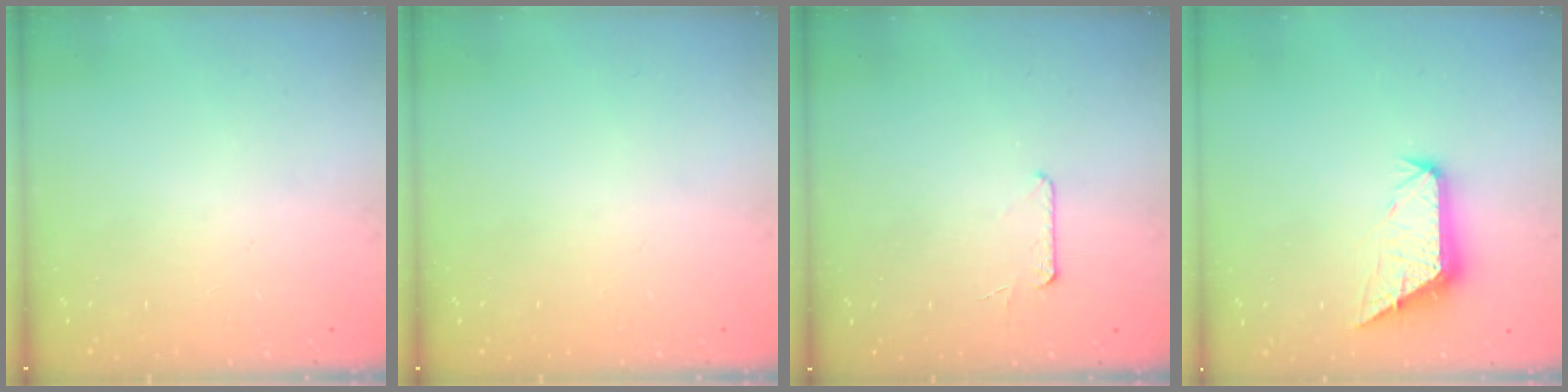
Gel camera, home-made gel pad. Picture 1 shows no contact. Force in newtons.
{"total": 0.0}
{"total": 5.9, "press": 5.8, "slide": 0.6}
{"total": 10.8, "press": 10.8, "slide": 0.4}